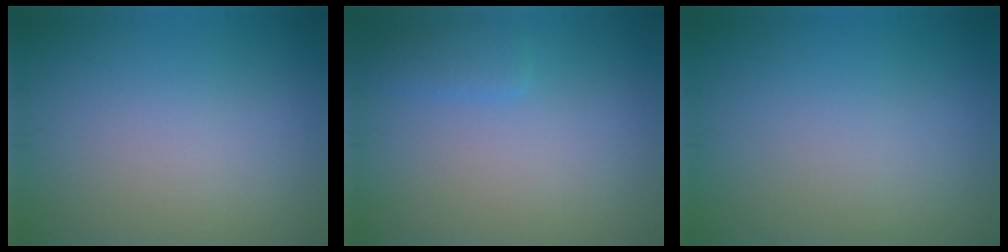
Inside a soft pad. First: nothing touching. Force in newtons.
{"total": 1.6, "press": 1.5, "slide": 0.2}
{"total": 0.0}